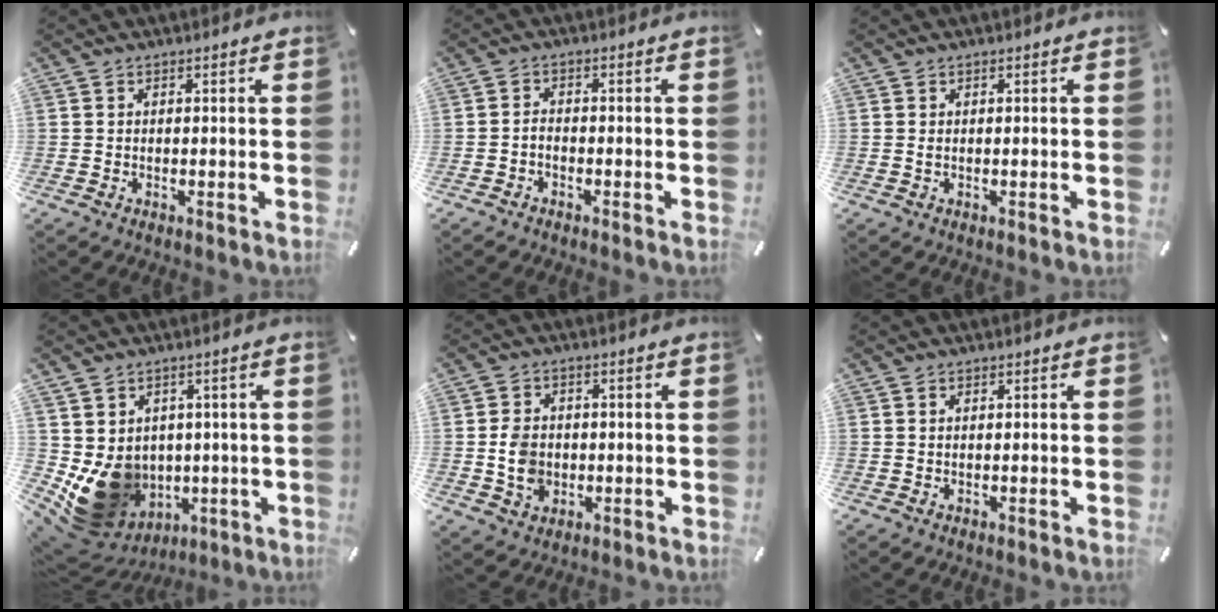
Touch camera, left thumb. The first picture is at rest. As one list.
[{"total": 1.7, "force": [-1.4, 0.8, 0.7], "torque": [-0.015, 0.008, -0.027]}, {"total": 0.6, "force": [0.0, 0.2, 0.6], "torque": [-0.013, 0.001, 0.000]}, {"total": 12.3, "force": [-0.8, 11.2, 5.0], "torque": [-0.112, -0.020, -0.004]}, {"total": 7.0, "force": [-0.9, 5.9, 3.7], "torque": [-0.074, 0.002, -0.018]}, {"total": 0.0}]